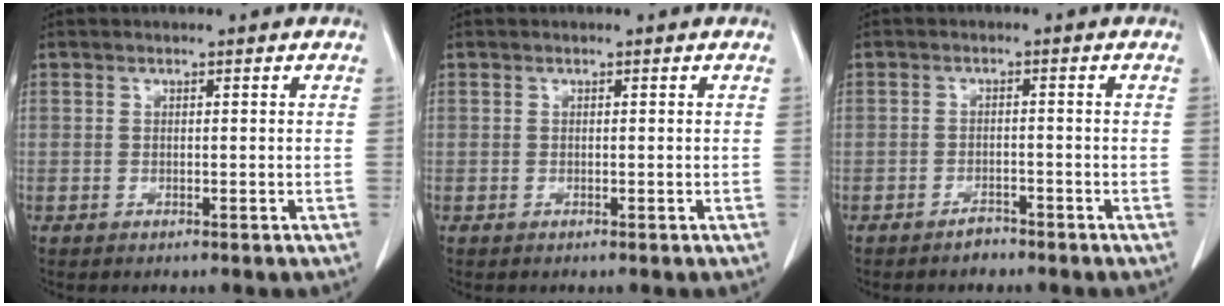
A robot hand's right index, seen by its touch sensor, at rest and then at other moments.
{"total": 0.0}
{"total": 1.9, "force": [-1.6, 0.7, 0.5], "torque": [-0.010, 0.001, -0.024]}